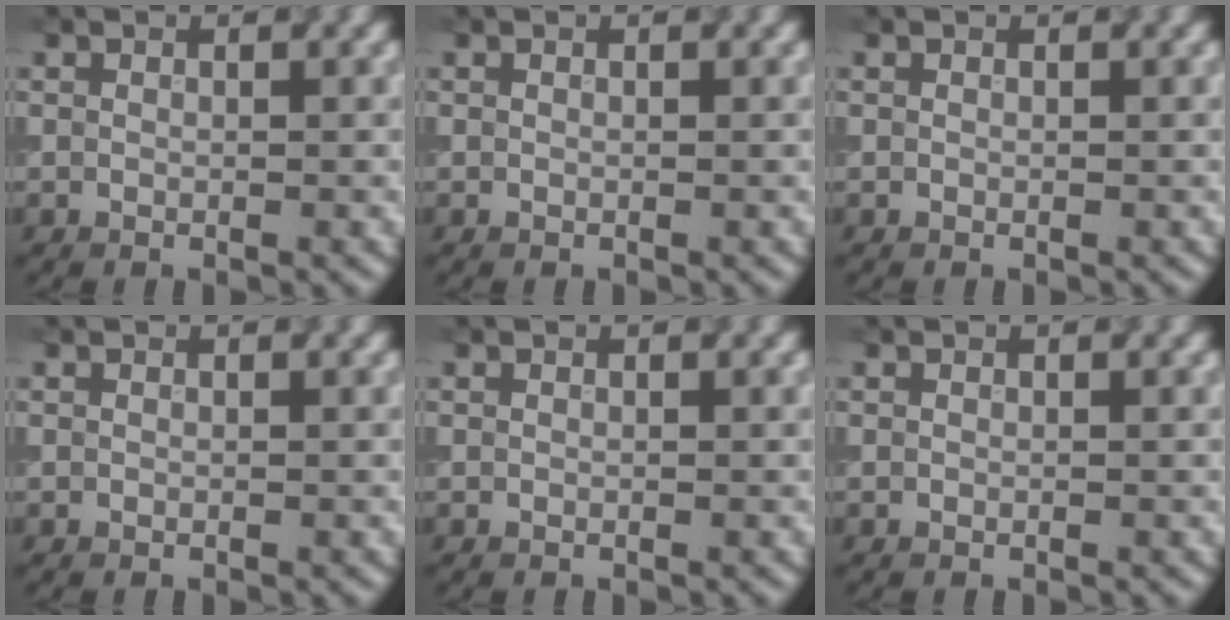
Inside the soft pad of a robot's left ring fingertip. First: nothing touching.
{"total": 0.0}
{"total": 0.0}
{"total": 0.0}
{"total": 0.0}
{"total": 0.0}